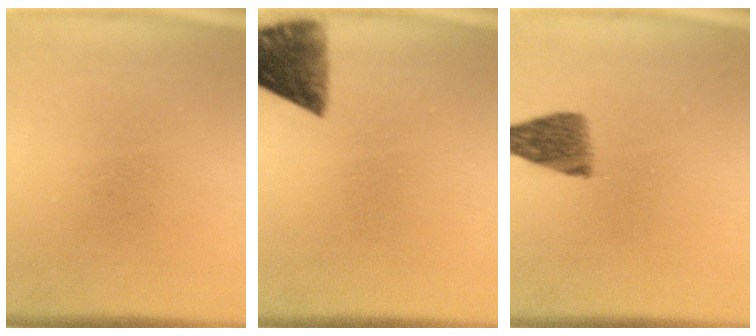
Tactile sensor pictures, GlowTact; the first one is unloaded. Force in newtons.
{"total": 8.4}
{"total": 5.4}